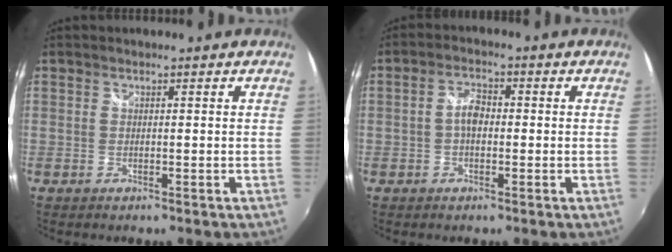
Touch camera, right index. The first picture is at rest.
{"total": 3.4, "force": [-0.5, 2.1, 2.6], "torque": [-0.050, 0.011, -0.010]}